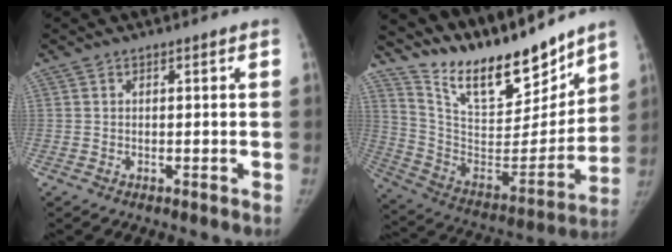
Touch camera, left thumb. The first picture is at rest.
{"total": 23.5, "force": [19.4, 6.9, 11.2], "torque": [-0.138, -0.107, 0.339]}